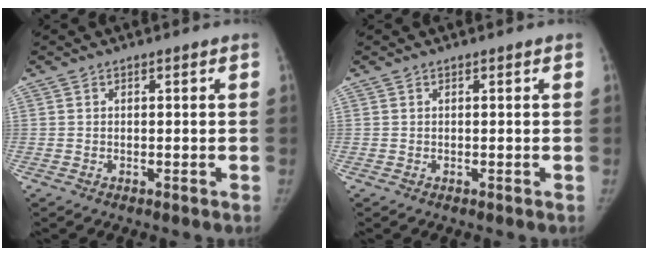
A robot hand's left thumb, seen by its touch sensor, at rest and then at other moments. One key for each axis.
{"total": 0.0}